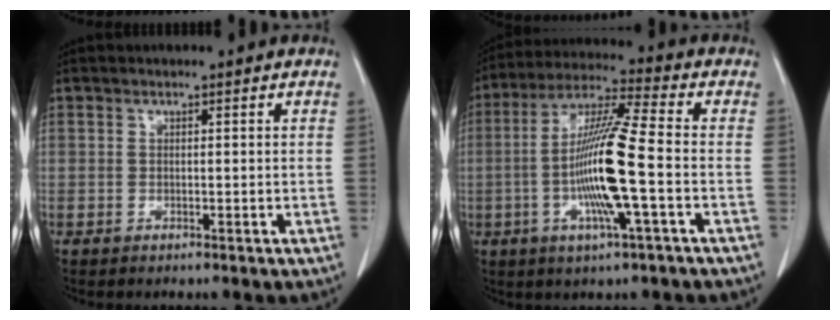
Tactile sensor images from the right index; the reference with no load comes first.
{"total": 13.8, "force": [-2.6, 0.0, 13.5], "torque": [-0.265, -0.004, -0.058]}